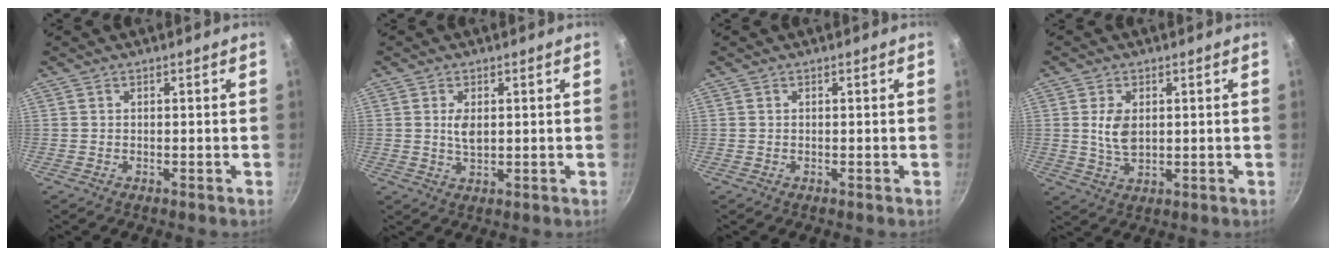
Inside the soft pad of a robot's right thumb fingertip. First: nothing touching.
{"total": 3.4, "force": [0.7, 1.8, 2.8], "torque": [-0.048, -0.006, 0.014]}
{"total": 0.0}
{"total": 5.5, "force": [1.0, 3.3, 4.3], "torque": [-0.079, -0.012, 0.022]}